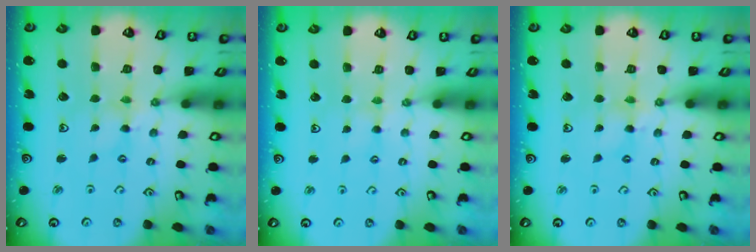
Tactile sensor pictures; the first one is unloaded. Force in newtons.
{"total": 2.4, "press": 2.4, "slide": 0.4}
{"total": 2.6, "press": 2.6, "slide": 0.3}